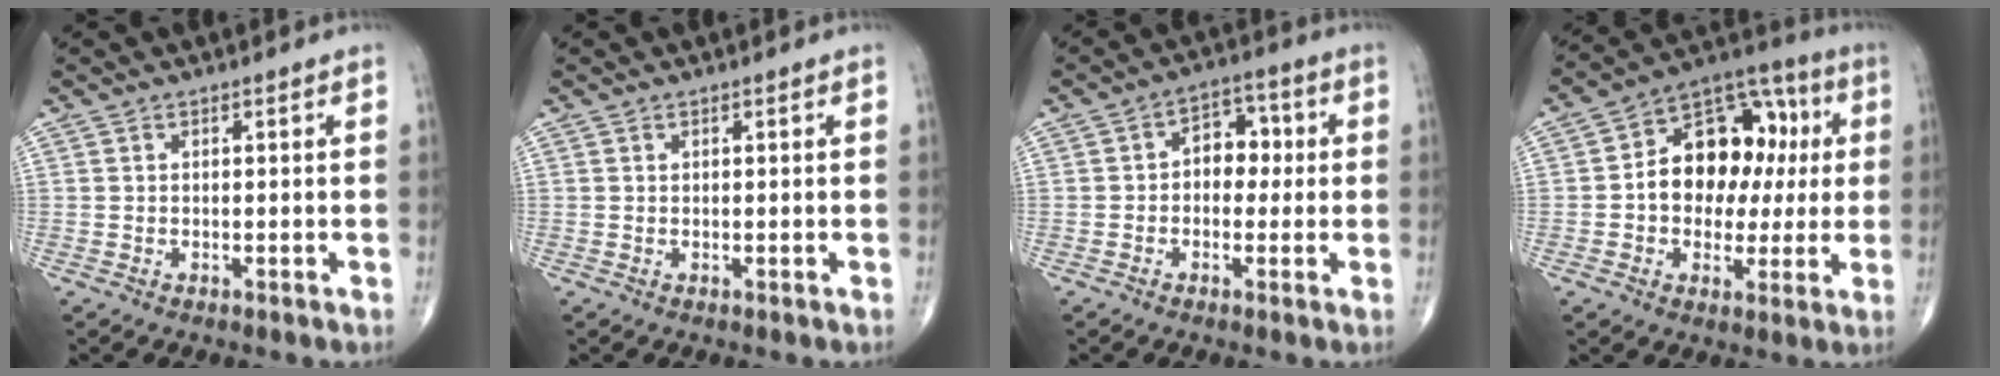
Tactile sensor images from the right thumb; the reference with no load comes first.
{"total": 0.0}
{"total": 6.7, "force": [0.1, 4.9, 4.6], "torque": [-0.029, 0.023, -0.009]}
{"total": 17.2, "force": [1.3, 12.2, 12.1], "torque": [-0.125, 0.037, 0.012]}